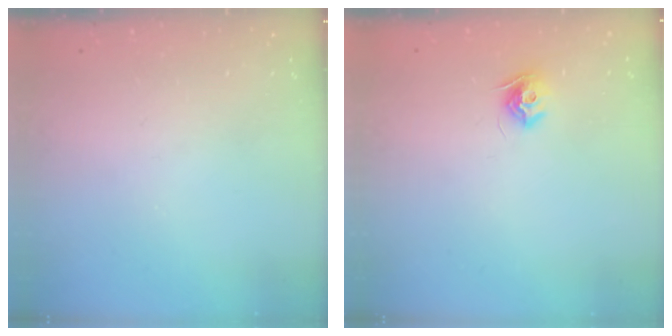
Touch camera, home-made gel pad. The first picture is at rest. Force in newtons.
{"total": 8.2, "press": 8.2, "slide": 0.1}